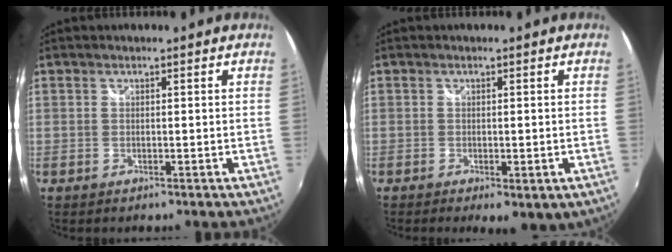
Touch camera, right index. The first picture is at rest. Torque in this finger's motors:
{"motor_torque": [1.29, -0.85, 0.37, 0.07]}